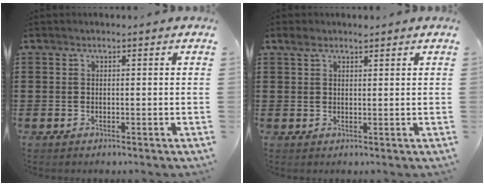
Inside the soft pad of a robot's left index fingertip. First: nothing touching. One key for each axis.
{"total": 2.1, "fx": 1.6, "fy": 0.9, "fz": 1.1, "tx": -0.025, "ty": 0.005, "tz": 0.031}